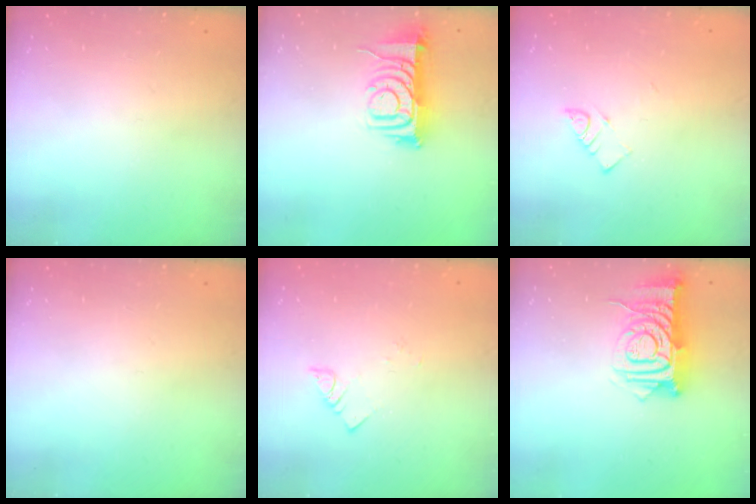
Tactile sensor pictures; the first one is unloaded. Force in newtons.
{"total": 9.5, "press": 9.5, "slide": 0.7}
{"total": 3.9, "press": 3.9, "slide": 0.5}
{"total": 0.0}
{"total": 1.9, "press": 1.9, "slide": 0.1}
{"total": 11.6, "press": 11.6, "slide": 1.1}